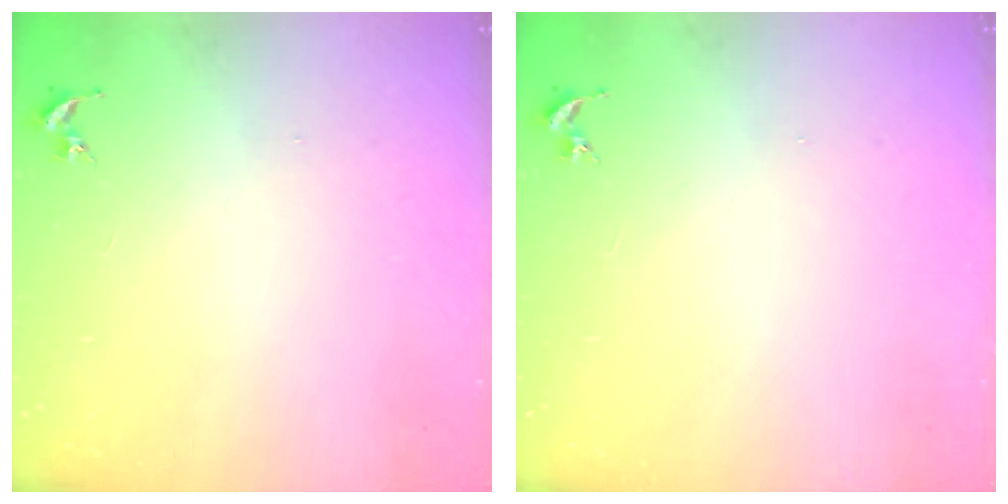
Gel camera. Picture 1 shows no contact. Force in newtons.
{"total": 0.0}